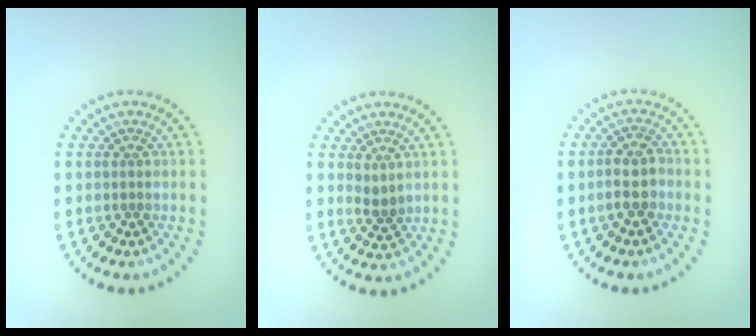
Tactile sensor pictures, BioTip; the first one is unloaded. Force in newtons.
{"total": 1.3, "press": 1.0, "slide": 0.8}
{"total": 2.6, "press": 2.5, "slide": 0.8}